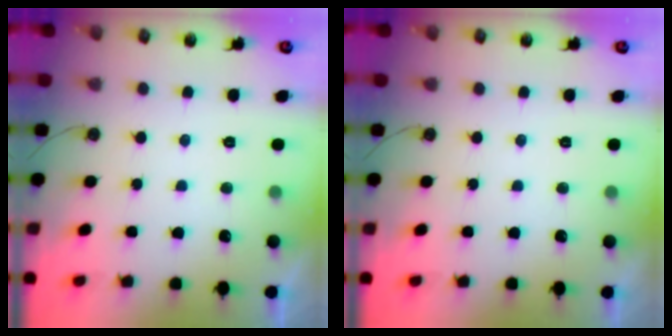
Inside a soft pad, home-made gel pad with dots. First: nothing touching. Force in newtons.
{"total": 0.0}